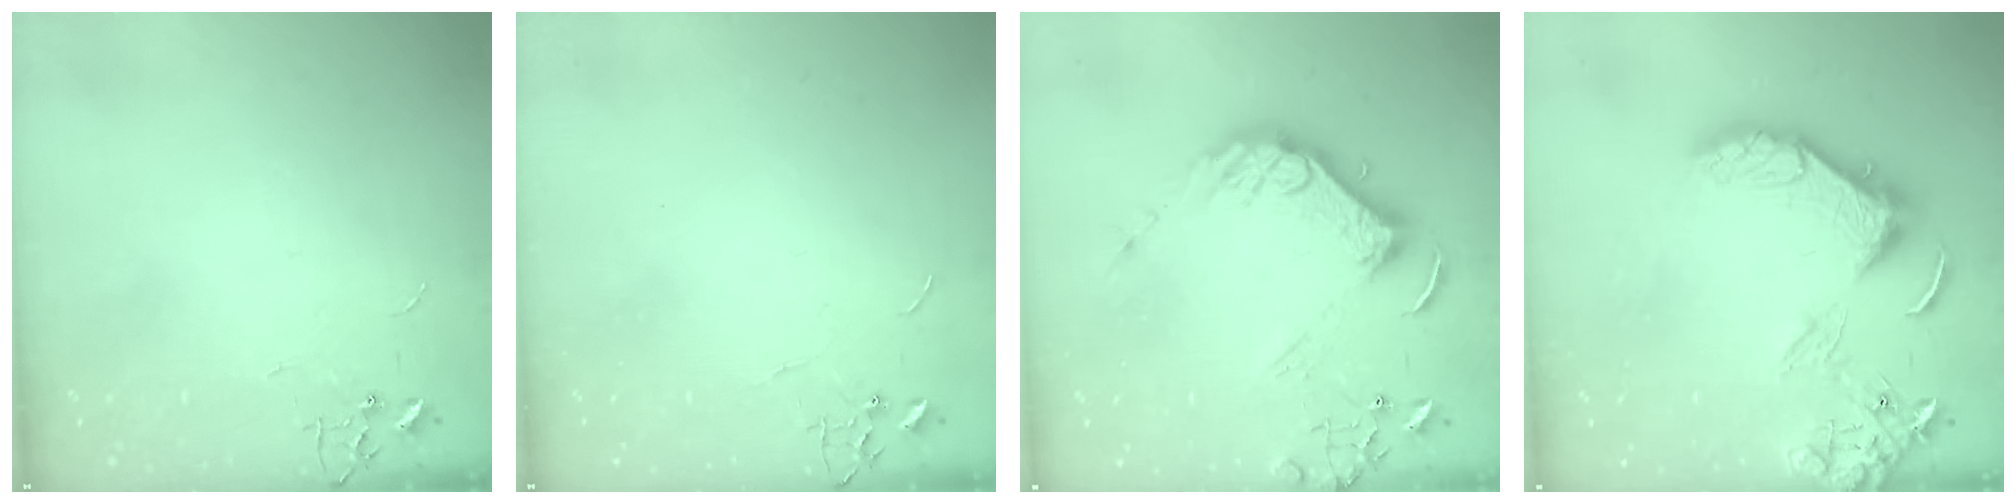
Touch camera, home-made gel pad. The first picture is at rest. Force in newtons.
{"total": 0.0}
{"total": 15.5, "press": 15.4, "slide": 2.0}
{"total": 16.9, "press": 16.9, "slide": 1.5}